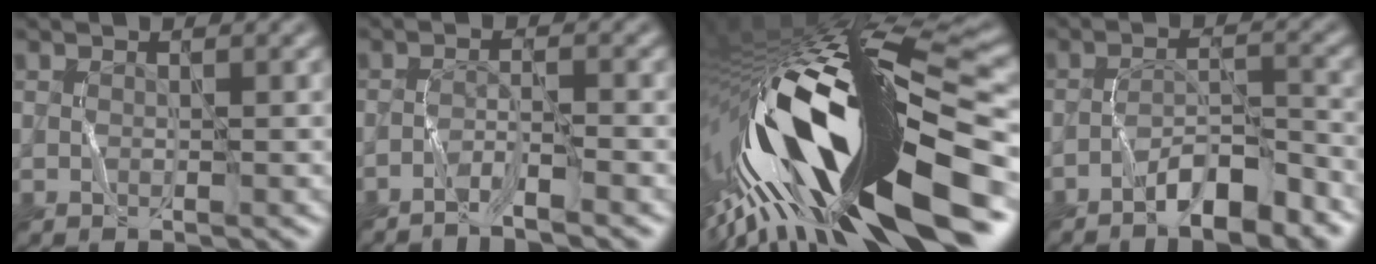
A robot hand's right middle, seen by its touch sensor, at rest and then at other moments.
{"total": 2.4, "force": [-2.0, -0.2, 1.2], "torque": [-0.024, 0.009, -0.044]}
{"total": 19.8, "force": [-5.1, 6.5, 18.0], "torque": [-0.316, -0.006, -0.099]}
{"total": 4.9, "force": [-3.7, 1.1, 3.1], "torque": [-0.049, 0.015, -0.062]}